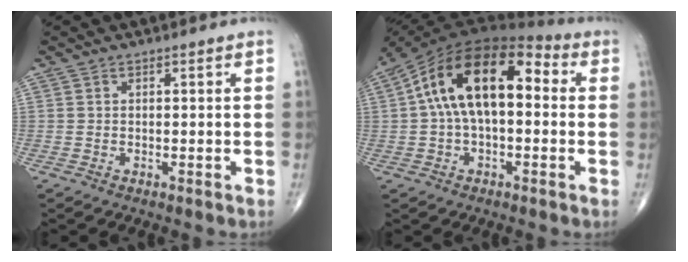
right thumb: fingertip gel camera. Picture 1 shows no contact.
{"total": 17.5, "force": [2.3, 9.1, 14.8], "torque": [-0.246, 0.048, 0.027]}